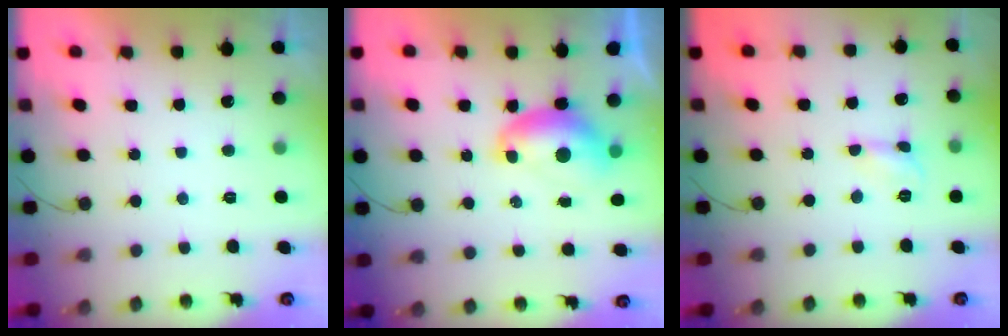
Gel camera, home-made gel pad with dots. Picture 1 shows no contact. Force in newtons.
{"total": 7.9, "press": 7.8, "slide": 0.8}
{"total": 2.7, "press": 2.7, "slide": 0.2}